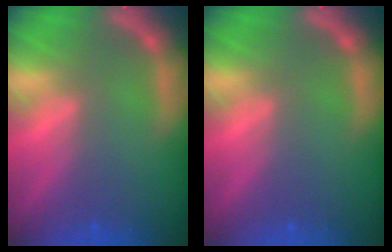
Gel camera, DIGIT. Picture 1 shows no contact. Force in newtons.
{"total": 0.0}